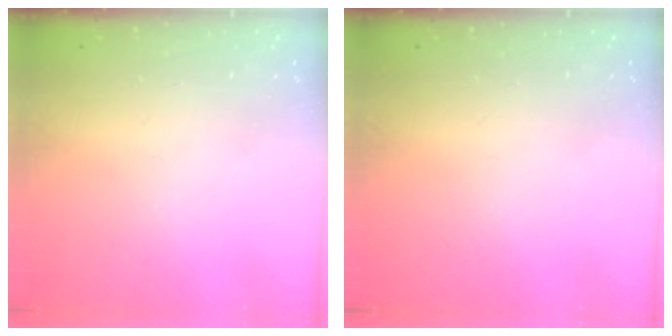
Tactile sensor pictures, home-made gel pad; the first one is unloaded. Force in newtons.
{"total": 0.0}